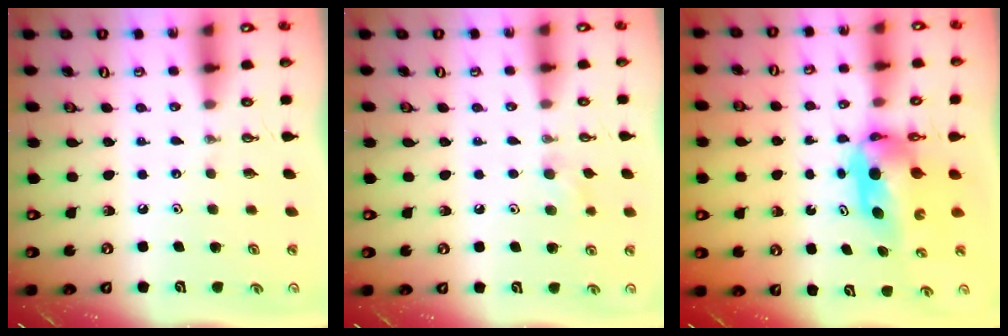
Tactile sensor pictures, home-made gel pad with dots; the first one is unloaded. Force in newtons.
{"total": 6.9, "press": 6.6, "slide": 2.3}
{"total": 5.6, "press": 5.5, "slide": 0.5}